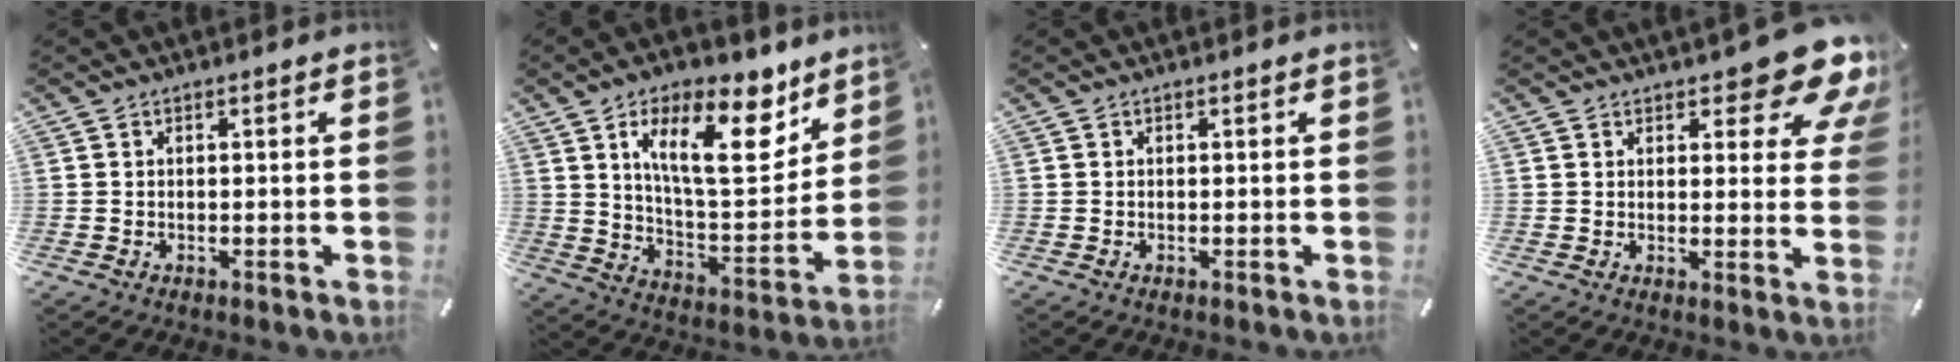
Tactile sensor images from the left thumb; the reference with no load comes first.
{"total": 19.8, "force": [10.8, 8.4, 14.4], "torque": [-0.220, -0.054, 0.174]}
{"total": 0.0}
{"total": 11.6, "force": [7.9, 5.0, 6.9], "torque": [-0.070, -0.059, 0.136]}